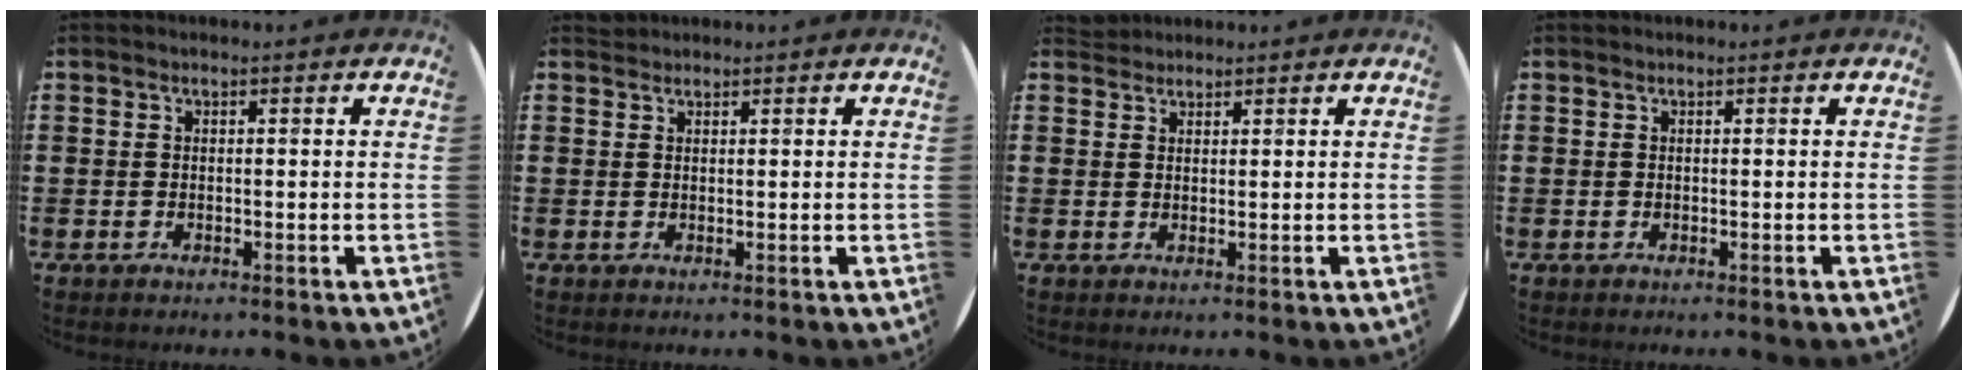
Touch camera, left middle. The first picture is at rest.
{"total": 0.7, "force": [0.7, 0.1, -0.2], "torque": [0.002, 0.003, 0.013]}
{"total": 1.3, "force": [1.3, 0.3, -0.2], "torque": [0.001, 0.003, 0.025]}
{"total": 0.0}